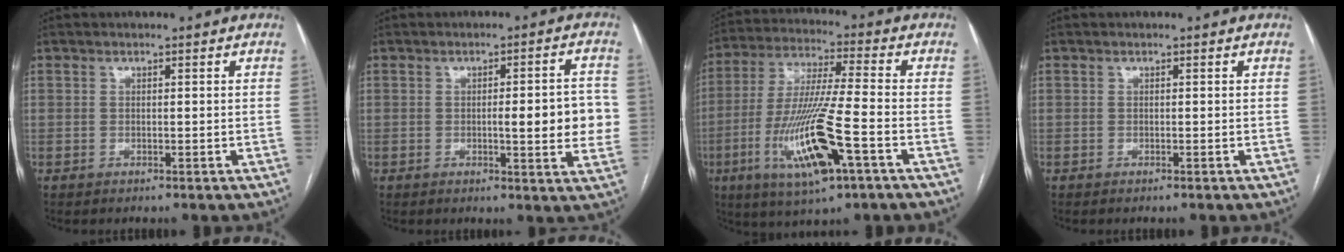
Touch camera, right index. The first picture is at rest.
{"total": 8.4, "force": [-0.4, 1.6, 8.2], "torque": [-0.099, 0.008, -0.006]}
{"total": 16.4, "force": [-6.1, 1.3, 15.2], "torque": [-0.310, -0.023, -0.108]}
{"total": 0.0}